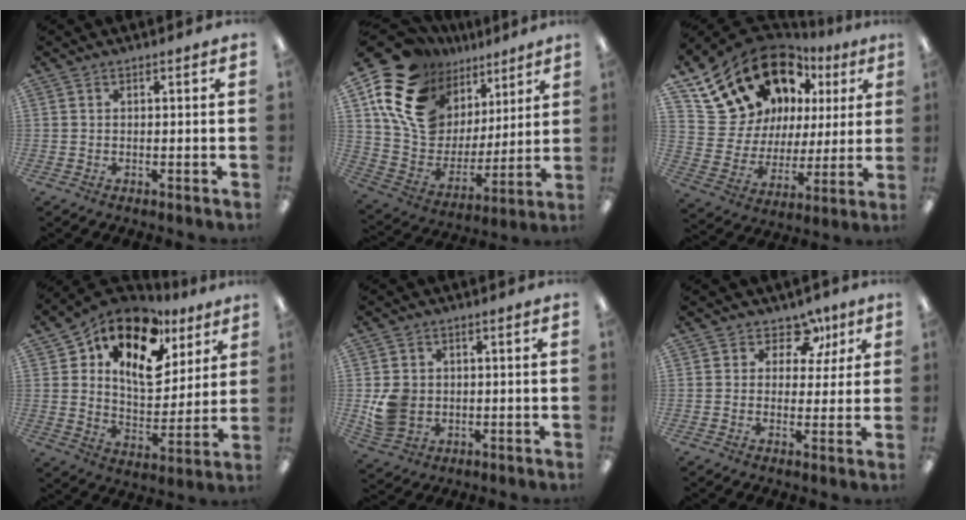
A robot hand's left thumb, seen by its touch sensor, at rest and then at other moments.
{"total": 19.1, "force": [11.5, 12.7, 8.4], "torque": [-0.164, -0.066, 0.222]}
{"total": 20.6, "force": [13.5, 13.6, 7.7], "torque": [-0.143, -0.084, 0.269]}
{"total": 18.3, "force": [10.8, 9.7, 11.2], "torque": [-0.179, -0.054, 0.187]}
{"total": 7.2, "force": [-0.2, 6.5, 3.2], "torque": [-0.060, 0.012, 0.001]}
{"total": 8.1, "force": [4.0, 6.1, 3.7], "torque": [-0.046, -0.014, 0.070]}